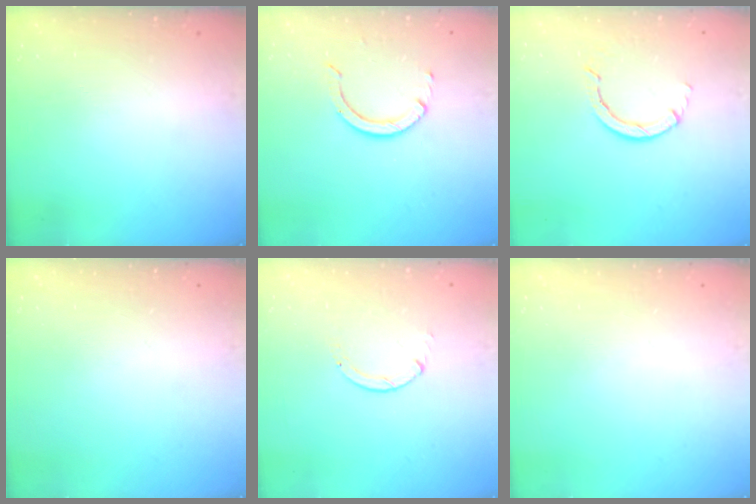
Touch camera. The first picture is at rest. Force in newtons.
{"total": 6.3, "press": 6.3, "slide": 0.4}
{"total": 2.8, "press": 2.8, "slide": 0.2}
{"total": 0.0}
{"total": 0.8, "press": 0.7, "slide": 0.1}
{"total": 0.0}